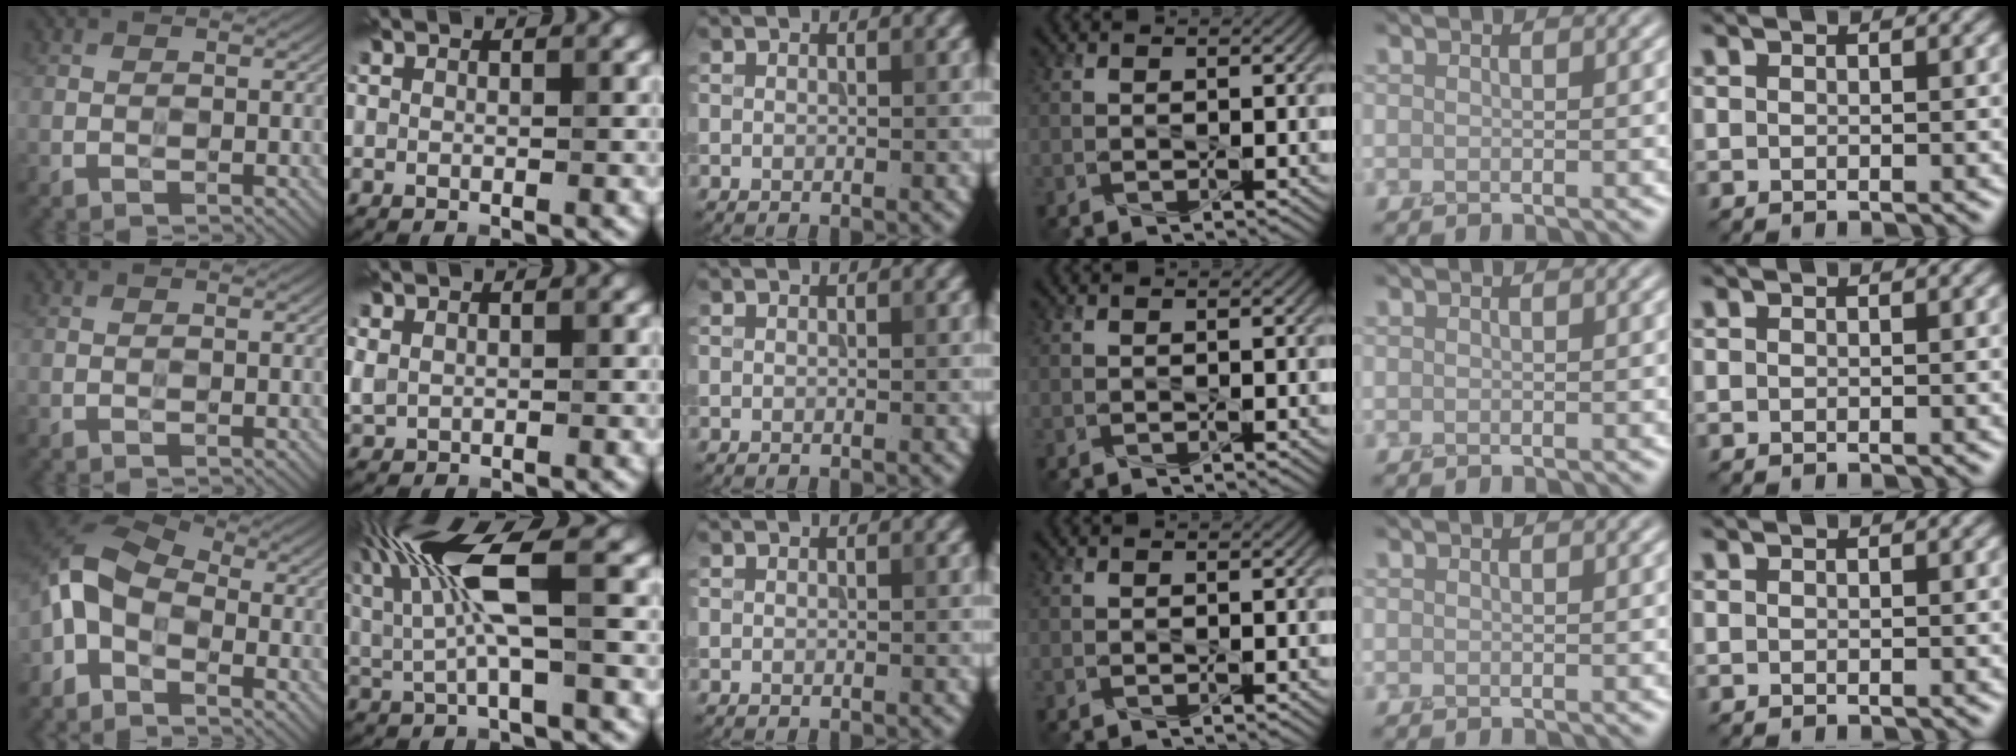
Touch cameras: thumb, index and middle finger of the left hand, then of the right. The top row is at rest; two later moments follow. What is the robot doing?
{"motion": "squeeze", "object": "tweezer"}